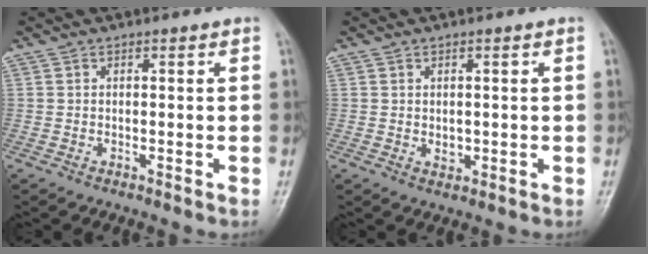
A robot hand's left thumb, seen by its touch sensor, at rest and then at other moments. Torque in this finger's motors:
{"motor_torque": [-0.17, -0.08, 0.11, 0.02, 0.01]}